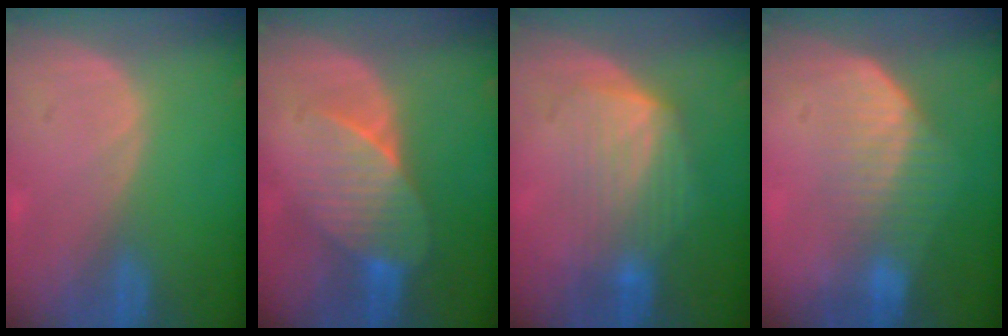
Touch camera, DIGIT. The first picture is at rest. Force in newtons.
{"total": 7.4, "press": 6.9, "slide": 2.5}
{"total": 6.5, "press": 6.5, "slide": 0.7}
{"total": 7.2, "press": 6.1, "slide": 3.8}